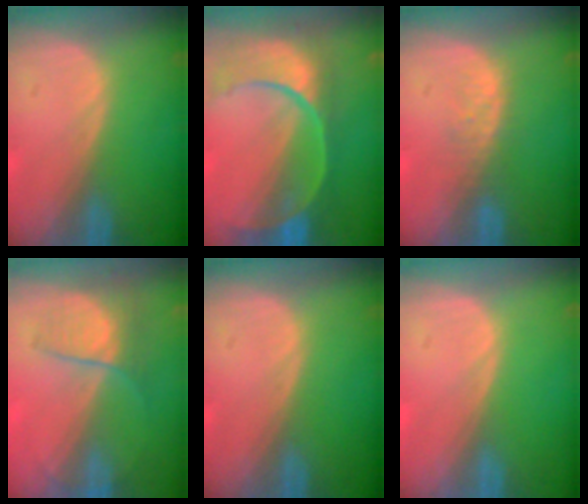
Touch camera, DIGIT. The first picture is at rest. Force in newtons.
{"total": 11.7, "press": 9.5, "slide": 6.8}
{"total": 2.8, "press": 2.8, "slide": 0.3}
{"total": 6.8, "press": 6.0, "slide": 3.3}
{"total": 0.0}
{"total": 0.0}